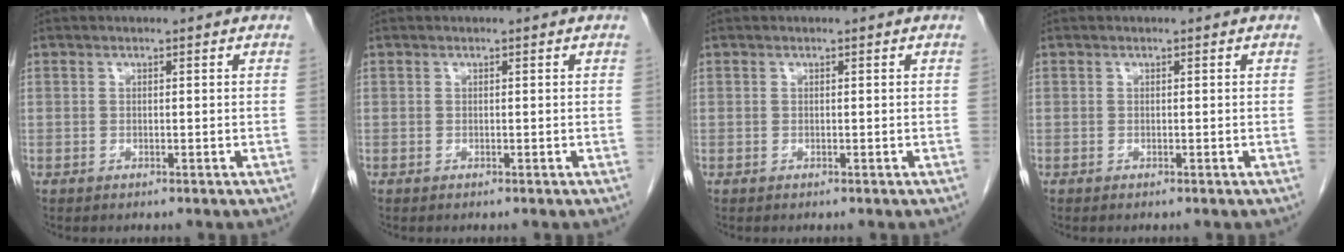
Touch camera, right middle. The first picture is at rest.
{"total": 0.0}
{"total": 0.0}
{"total": 0.0}